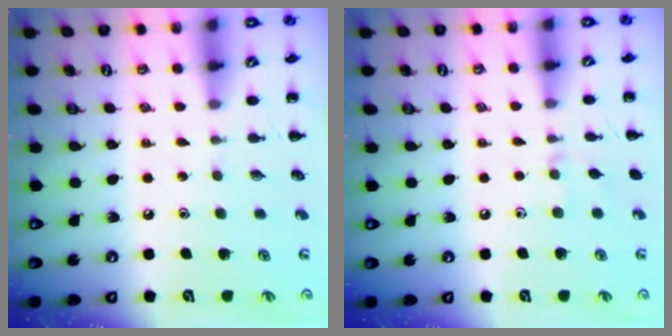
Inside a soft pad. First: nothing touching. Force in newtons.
{"total": 3.3, "press": 3.1, "slide": 1.2}